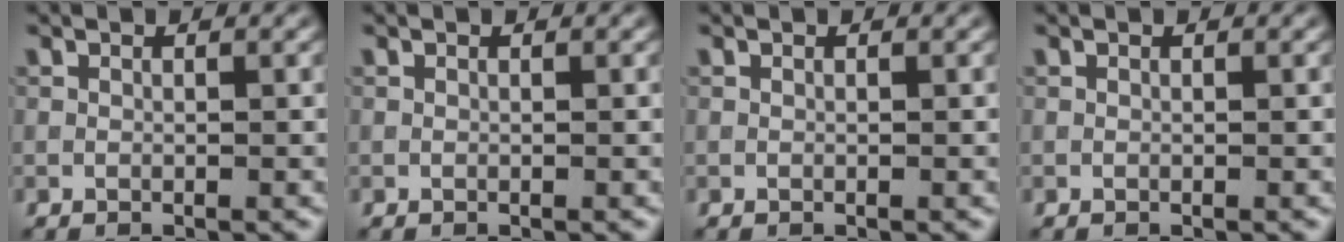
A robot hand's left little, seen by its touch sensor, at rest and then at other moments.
{"total": 0.0}
{"total": 0.0}
{"total": 0.0}